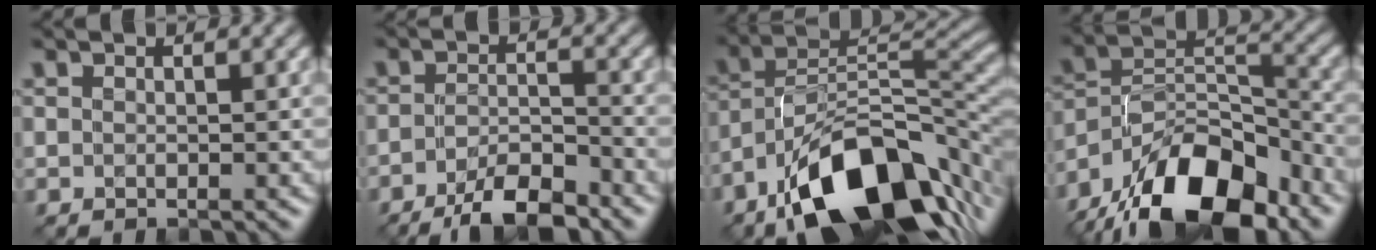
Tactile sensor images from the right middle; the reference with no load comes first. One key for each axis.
{"total": 5.9, "fx": -4.3, "fy": 1.4, "fz": 3.7, "tx": -0.066, "ty": -0.003, "tz": -0.075}
{"total": 14.3, "fx": -7.9, "fy": 6.7, "fz": 9.8, "tx": -0.154, "ty": 0.003, "tz": -0.146}
{"total": 13.5, "fx": -9.7, "fy": 5.8, "fz": 7.3, "tx": -0.132, "ty": 0.015, "tz": -0.183}